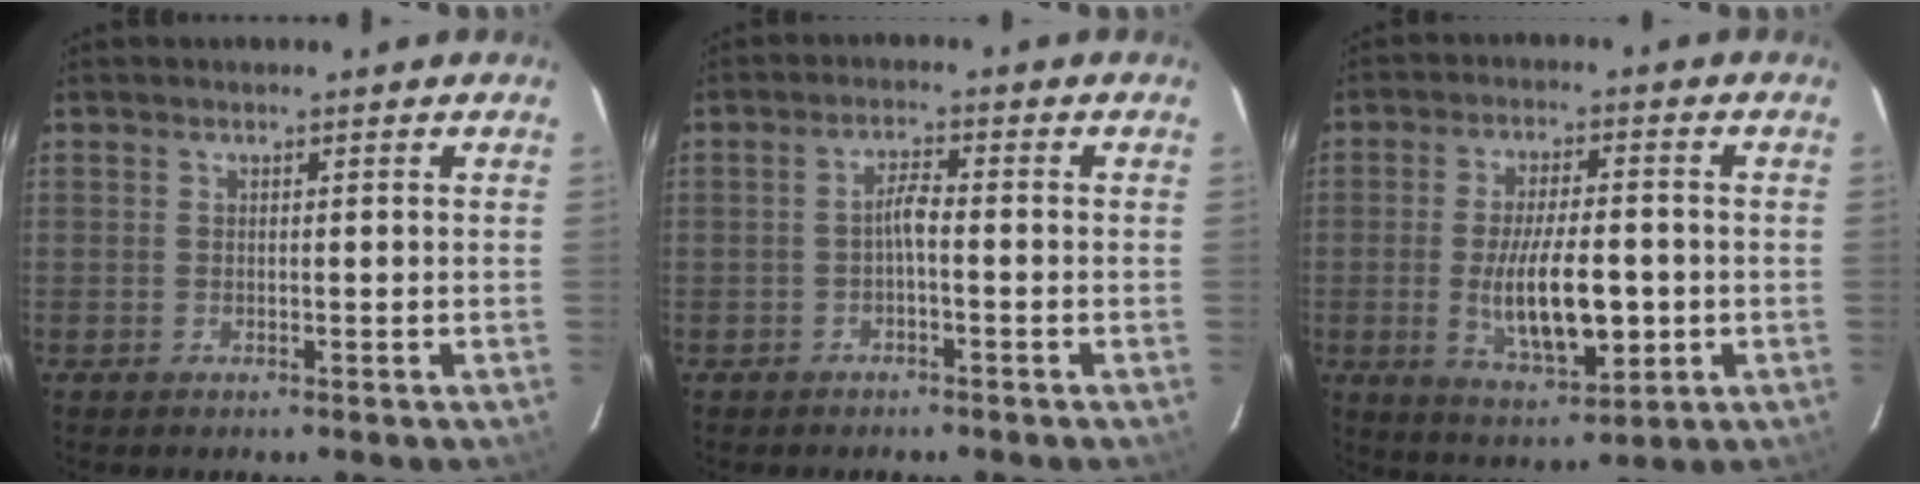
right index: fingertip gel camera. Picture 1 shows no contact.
{"total": 2.3, "force": [-1.0, 0.3, 2.1], "torque": [-0.042, 0.009, -0.020]}
{"total": 12.6, "force": [-2.1, 4.5, 11.5], "torque": [-0.216, -0.017, -0.026]}